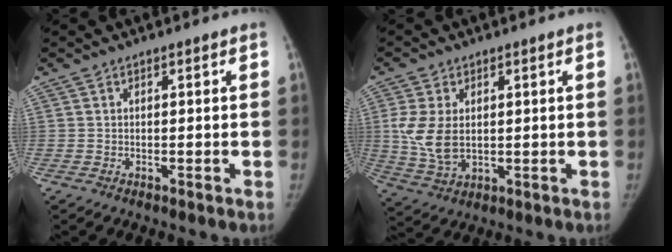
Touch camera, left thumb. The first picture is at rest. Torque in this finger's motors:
{"motor_torque": [2.09, 2.09, 1.35, -0.59, 0.08]}